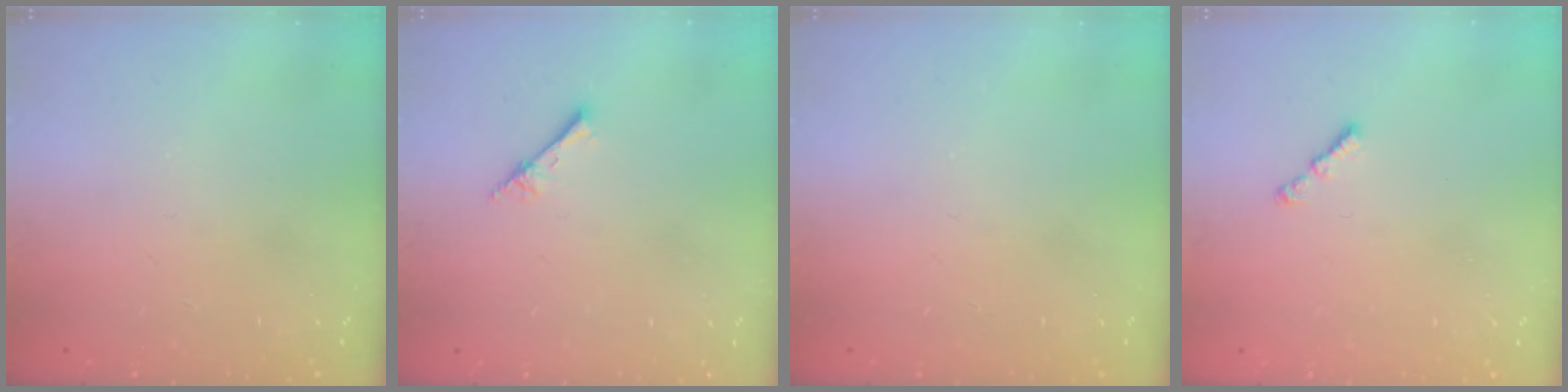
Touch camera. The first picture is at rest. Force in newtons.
{"total": 2.6, "press": 2.6, "slide": 0.3}
{"total": 0.0}
{"total": 1.0, "press": 0.9, "slide": 0.5}